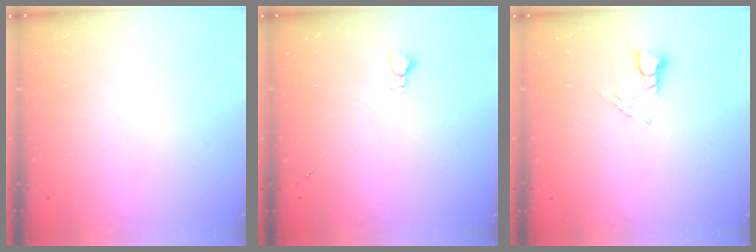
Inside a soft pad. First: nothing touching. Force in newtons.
{"total": 2.6, "press": 2.5, "slide": 0.4}
{"total": 2.6, "press": 2.6, "slide": 0.1}